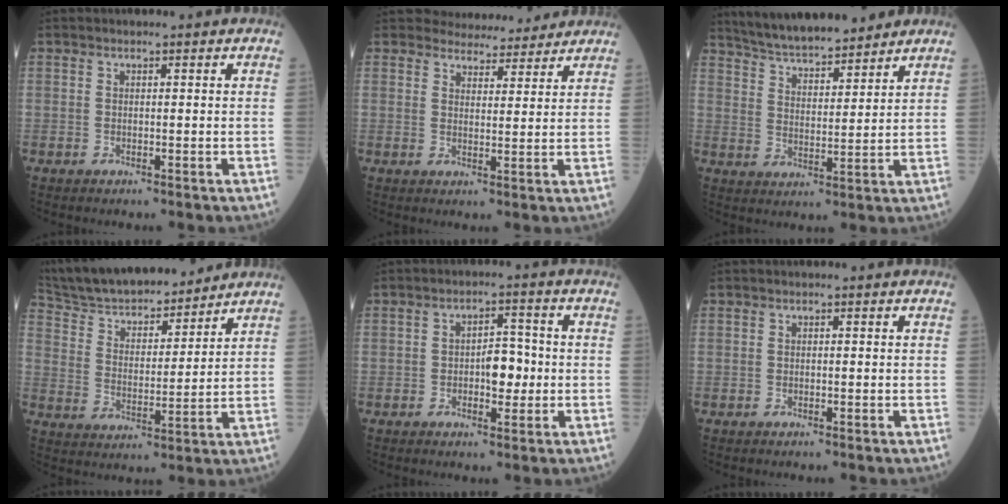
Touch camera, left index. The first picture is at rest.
{"total": 5.3, "force": [4.8, 2.2, 0.5], "torque": [0.005, 0.004, 0.055]}
{"total": 13.2, "force": [12.0, 2.0, 5.2], "torque": [-0.085, 0.010, 0.195]}
{"total": 18.9, "force": [17.2, 4.0, 6.8], "torque": [-0.123, 0.015, 0.287]}
{"total": 4.5, "force": [-0.9, 2.2, 3.8], "torque": [-0.053, 0.007, -0.015]}
{"total": 0.0}